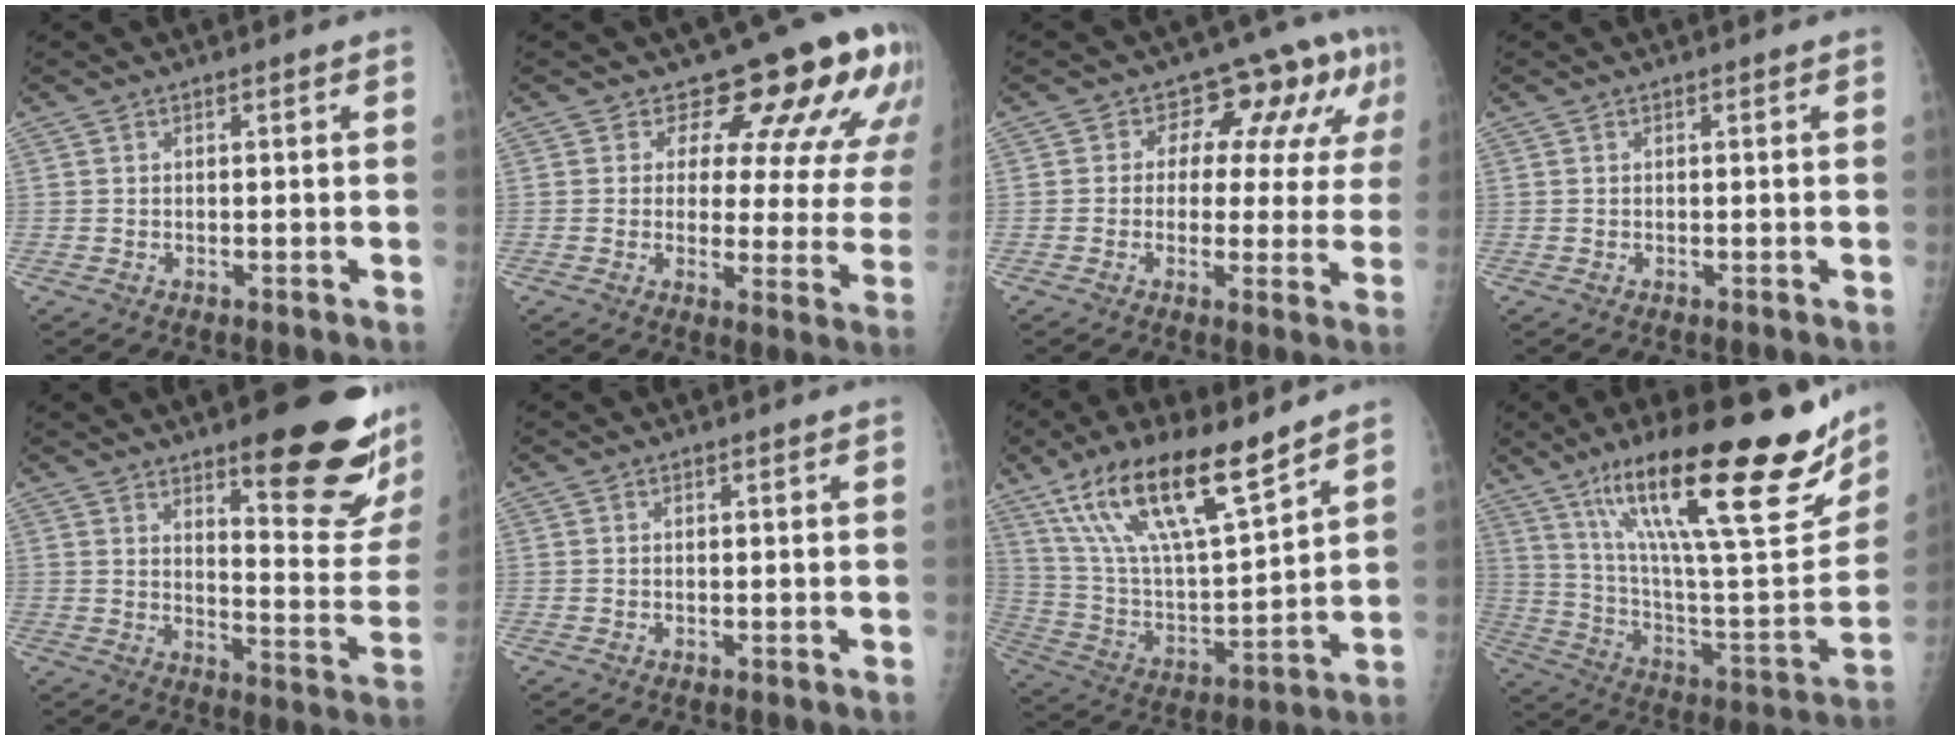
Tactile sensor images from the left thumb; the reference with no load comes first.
{"total": 14.6, "force": [9.4, 7.0, 8.8], "torque": [-0.055, -0.052, 0.094]}
{"total": 11.7, "force": [4.3, 7.0, 8.3], "torque": [-0.054, 0.009, 0.047]}
{"total": 0.0}
{"total": 21.1, "force": [13.1, 5.4, 15.6], "torque": [-0.169, -0.098, 0.178]}
{"total": 0.0}
{"total": 20.5, "force": [13.6, 5.5, 14.3], "torque": [-0.247, -0.050, 0.258]}
{"total": 33.8, "force": [19.7, 7.7, 26.4], "torque": [-0.374, -0.045, 0.325]}